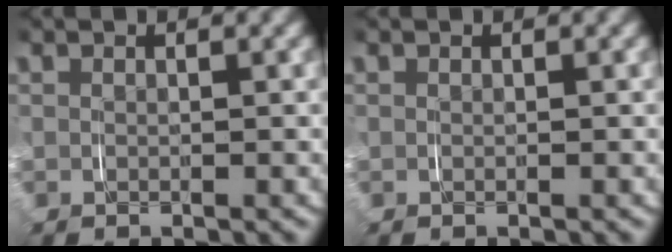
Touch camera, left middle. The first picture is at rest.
{"total": 0.0}